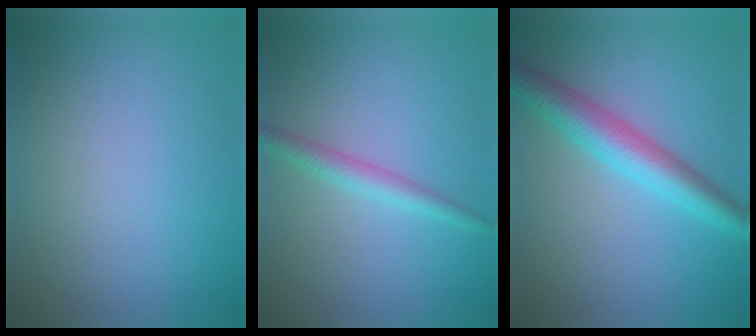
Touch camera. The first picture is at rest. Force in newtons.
{"total": 2.2, "press": 2.2, "slide": 0.1}
{"total": 5.2, "press": 5.2, "slide": 0.1}